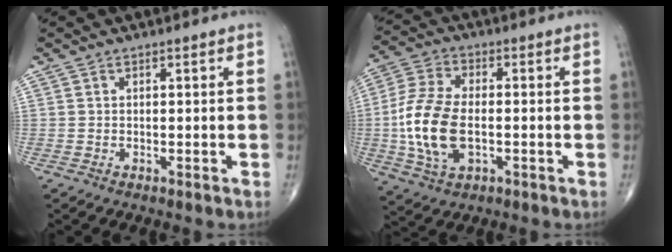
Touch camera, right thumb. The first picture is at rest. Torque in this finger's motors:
{"motor_torque": [-0.43, 1.05, 0.80, 0.54, 0.36]}